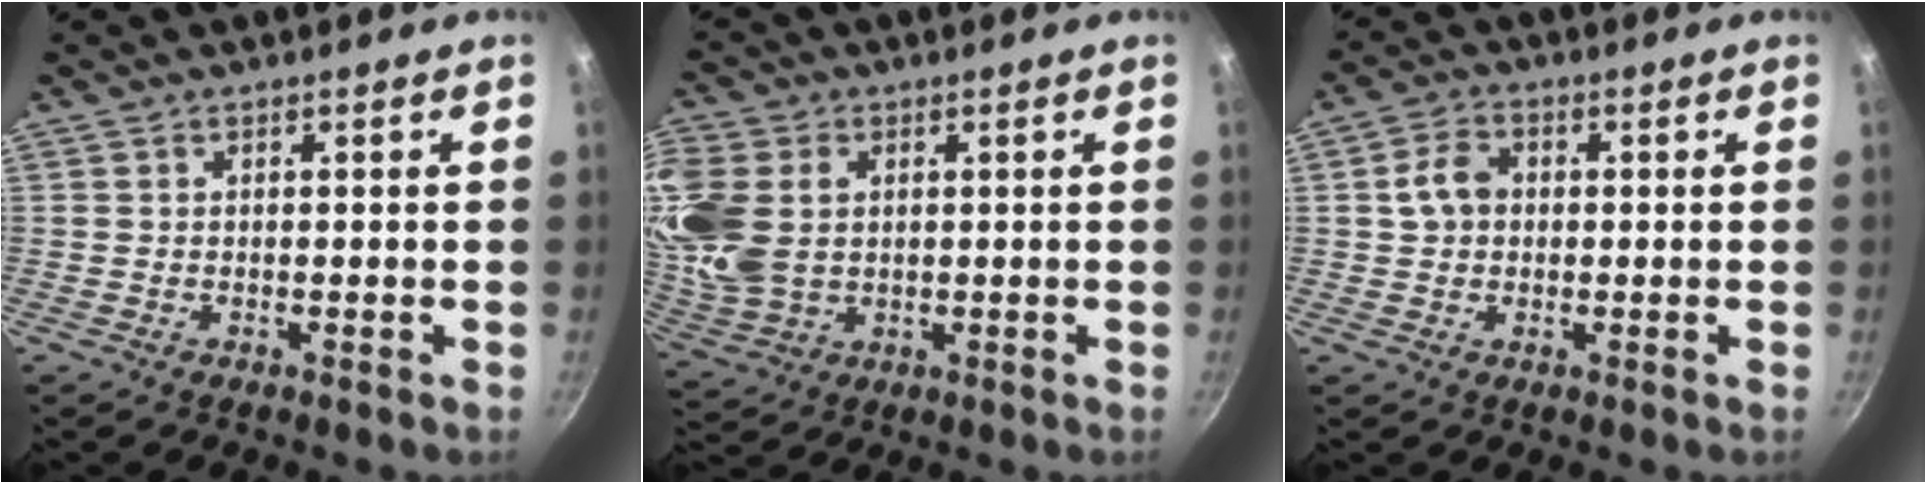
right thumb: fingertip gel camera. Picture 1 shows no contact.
{"total": 13.6, "force": [2.0, 10.1, 8.8], "torque": [-0.186, -0.010, 0.047]}
{"total": 5.2, "force": [0.4, 4.2, 3.1], "torque": [-0.041, 0.014, 0.001]}